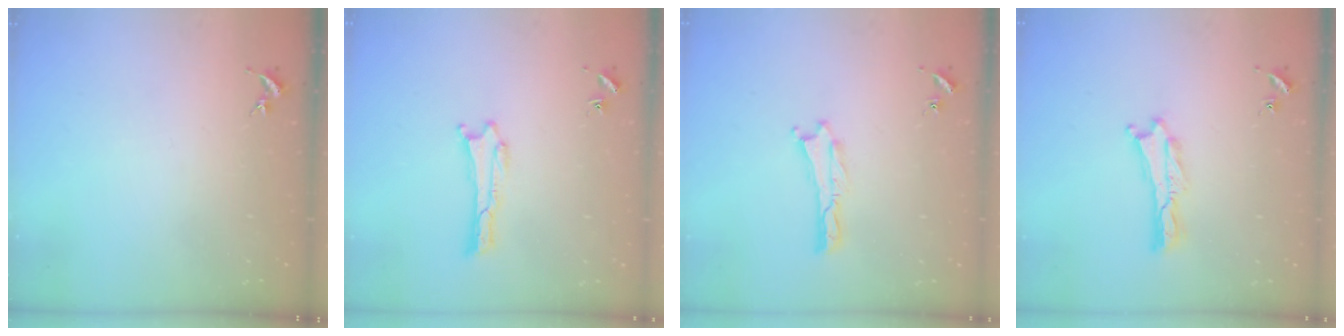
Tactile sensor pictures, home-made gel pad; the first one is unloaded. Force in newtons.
{"total": 0.0}
{"total": 0.0}
{"total": 0.0}